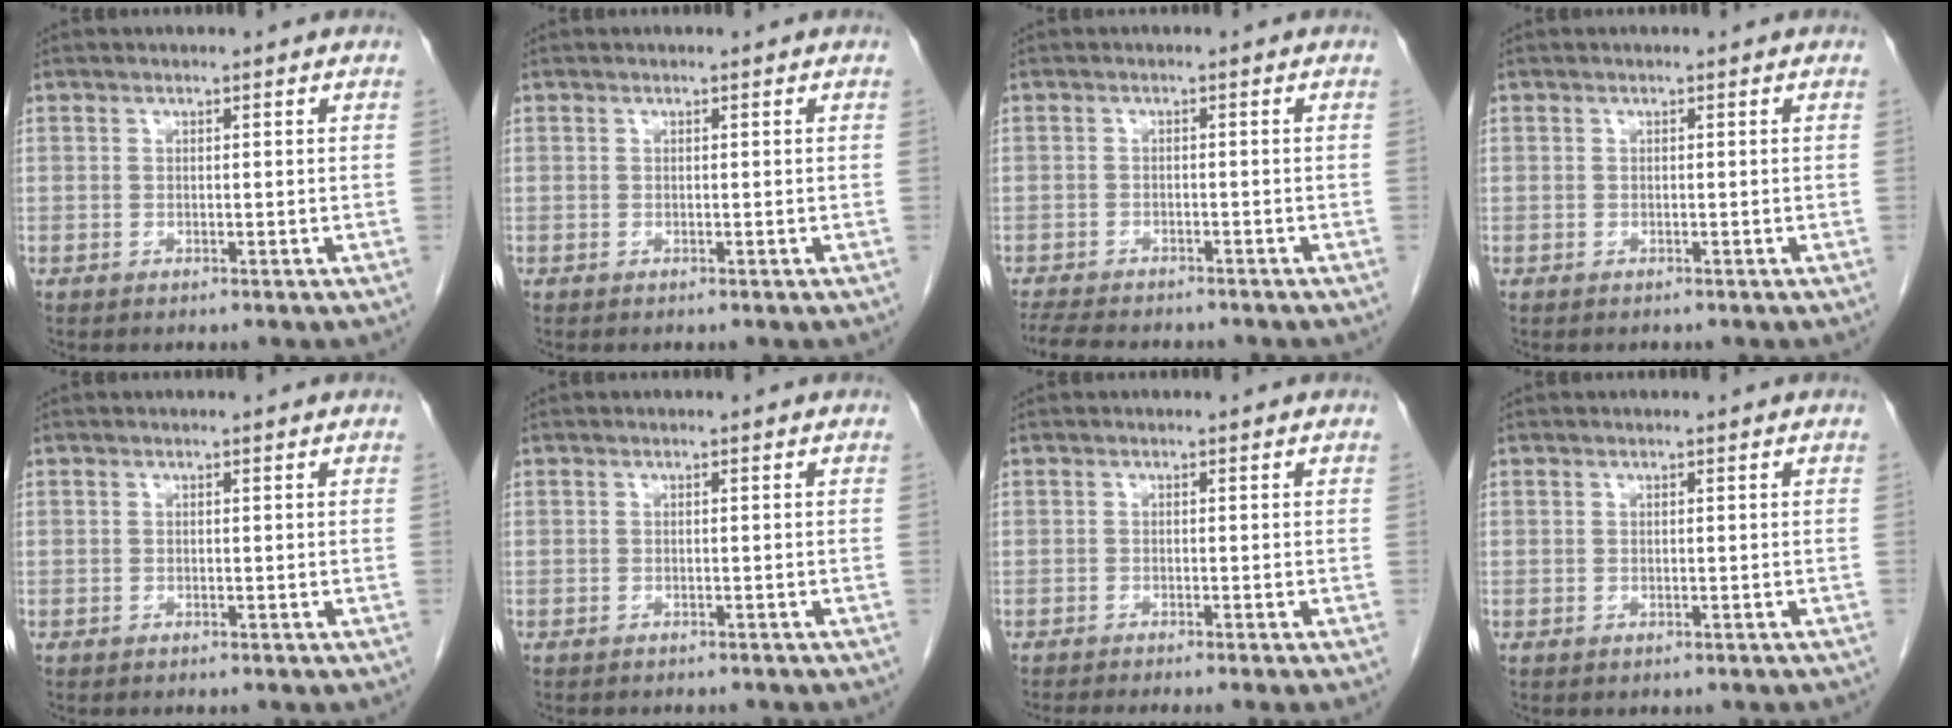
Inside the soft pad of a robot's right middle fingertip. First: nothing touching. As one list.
[{"total": 0.0}, {"total": 9.5, "force": [-8.4, 2.3, 4.0], "torque": [-0.071, -0.008, -0.123]}, {"total": 0.0}, {"total": 1.0, "force": [-0.9, 0.2, 0.3], "torque": [-0.008, -0.002, -0.012]}, {"total": 4.0, "force": [-3.7, 1.0, 1.1], "torque": [-0.013, -0.004, -0.042]}, {"total": 5.9, "force": [-5.2, -0.8, 2.7], "torque": [-0.018, -0.014, -0.078]}, {"total": 0.7, "force": [-0.6, 0.3, 0.2], "torque": [-0.006, 0.000, -0.008]}]